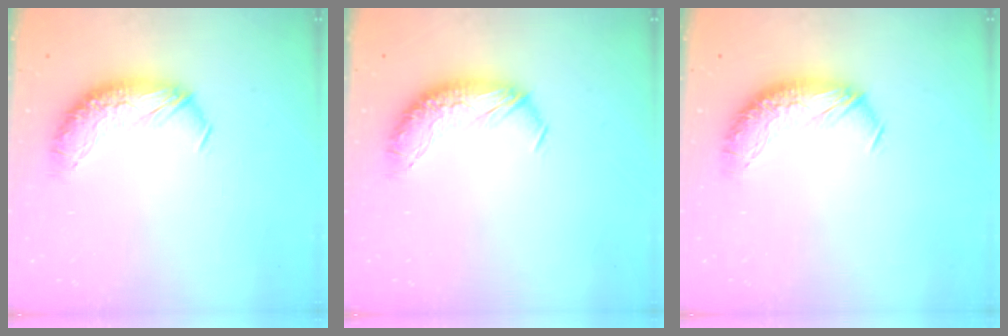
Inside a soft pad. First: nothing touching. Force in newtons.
{"total": 0.0}
{"total": 0.0}